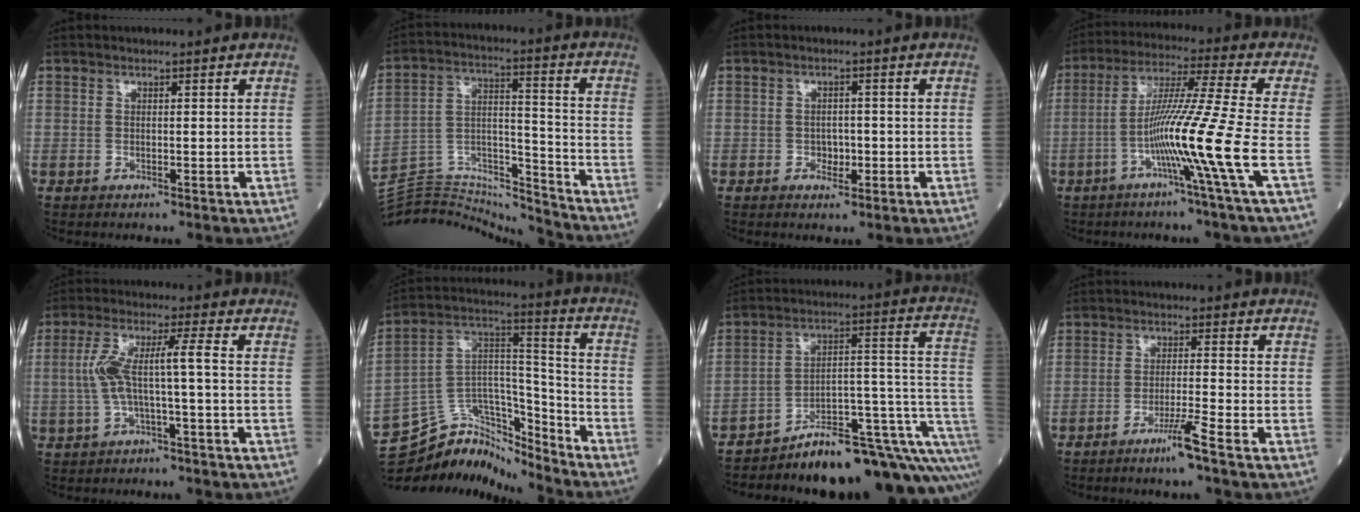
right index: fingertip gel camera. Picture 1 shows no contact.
{"total": 16.6, "force": [-16.5, 1.2, 1.4], "torque": [-0.025, 0.057, -0.272]}
{"total": 2.4, "force": [-0.8, 1.6, 1.5], "torque": [-0.015, 0.005, -0.010]}
{"total": 12.4, "force": [-4.1, -3.1, 11.3], "torque": [-0.210, -0.010, -0.082]}
{"total": 7.7, "force": [-0.7, 0.3, 7.7], "torque": [-0.162, 0.032, -0.012]}
{"total": 14.4, "force": [-13.7, 3.9, 2.1], "torque": [-0.036, 0.077, -0.237]}
{"total": 18.7, "force": [-12.5, 3.6, 13.4], "torque": [-0.105, 0.071, -0.174]}
{"total": 4.4, "force": [-3.0, -1.0, 3.0], "torque": [-0.056, -0.009, -0.061]}